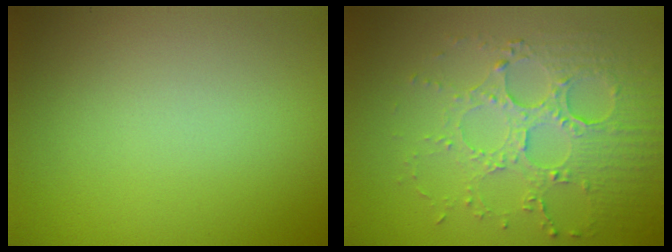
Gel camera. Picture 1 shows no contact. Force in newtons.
{"total": 4.2, "press": 3.6, "slide": 2.1}